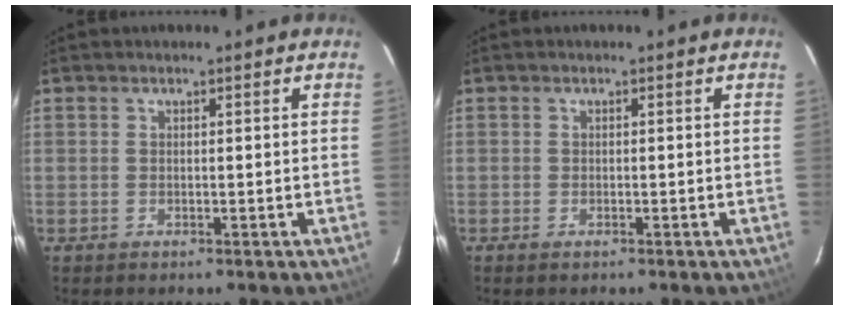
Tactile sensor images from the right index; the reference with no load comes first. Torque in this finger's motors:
{"motor_torque": [0.08, 0.12, 0.09, 0.00]}